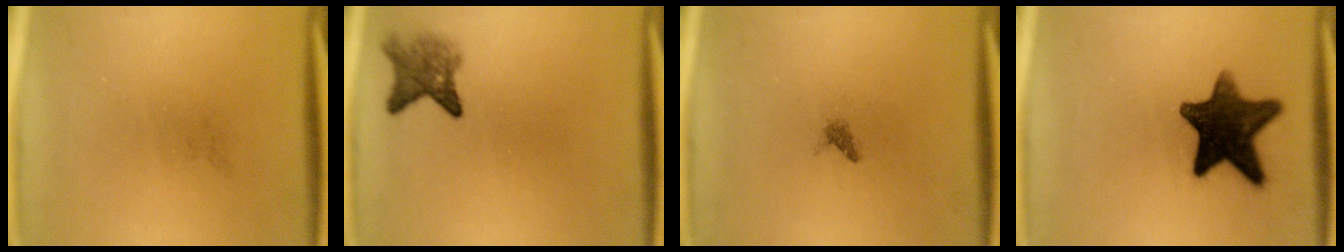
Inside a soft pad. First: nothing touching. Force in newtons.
{"total": 3.9}
{"total": 0.7}
{"total": 13.4}